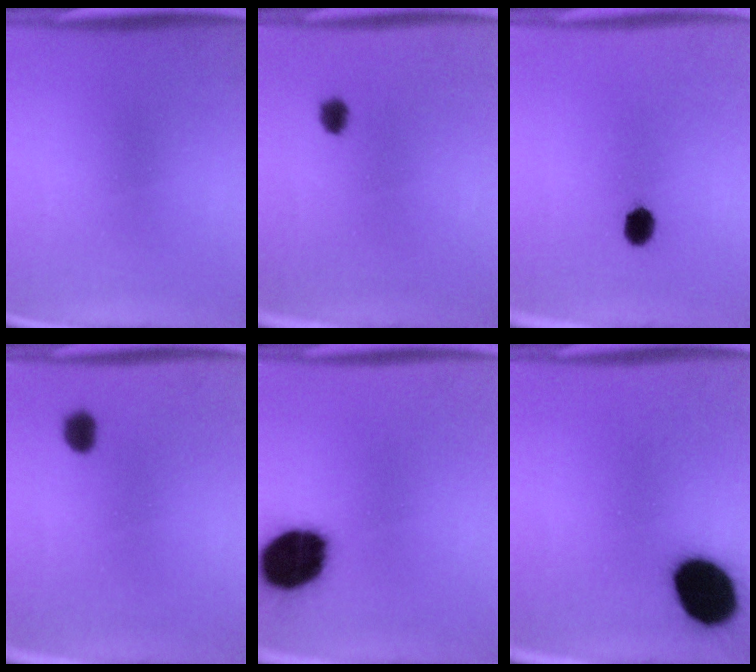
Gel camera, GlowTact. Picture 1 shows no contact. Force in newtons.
{"total": 2.1}
{"total": 3.8}
{"total": 2.7}
{"total": 17.7}
{"total": 16.5}